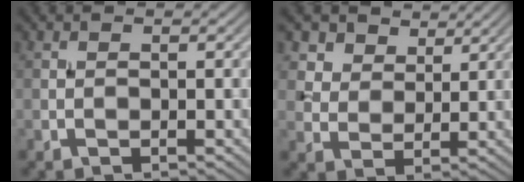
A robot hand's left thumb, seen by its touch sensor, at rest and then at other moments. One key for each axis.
{"total": 7.1, "fx": 5.0, "fy": 4.4, "fz": 2.5, "tx": -0.080, "ty": -0.020, "tz": 0.109}